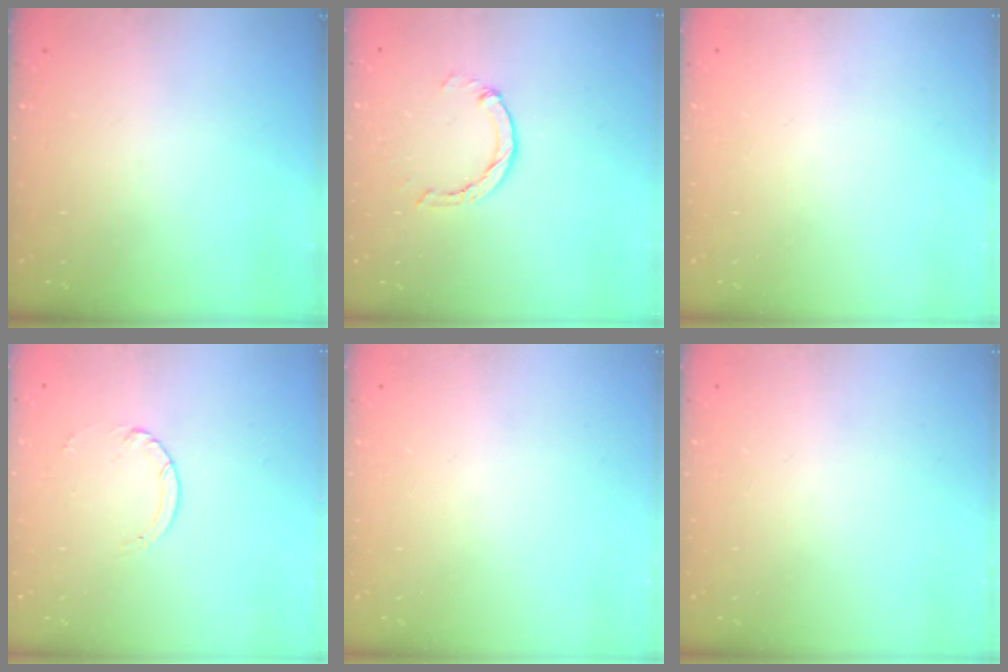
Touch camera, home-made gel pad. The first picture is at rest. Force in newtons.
{"total": 2.9, "press": 2.9, "slide": 0.4}
{"total": 0.0}
{"total": 2.5, "press": 2.4, "slide": 0.2}
{"total": 0.0}
{"total": 0.0}